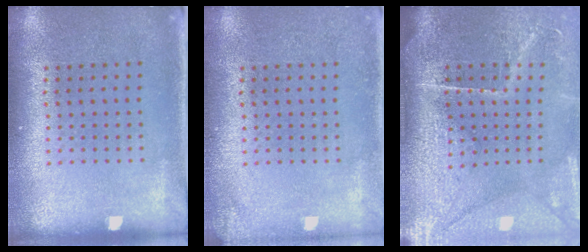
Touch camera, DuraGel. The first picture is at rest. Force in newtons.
{"total": 1.1, "press": 1.1, "slide": 0.1}
{"total": 4.5, "press": 3.9, "slide": 2.3}